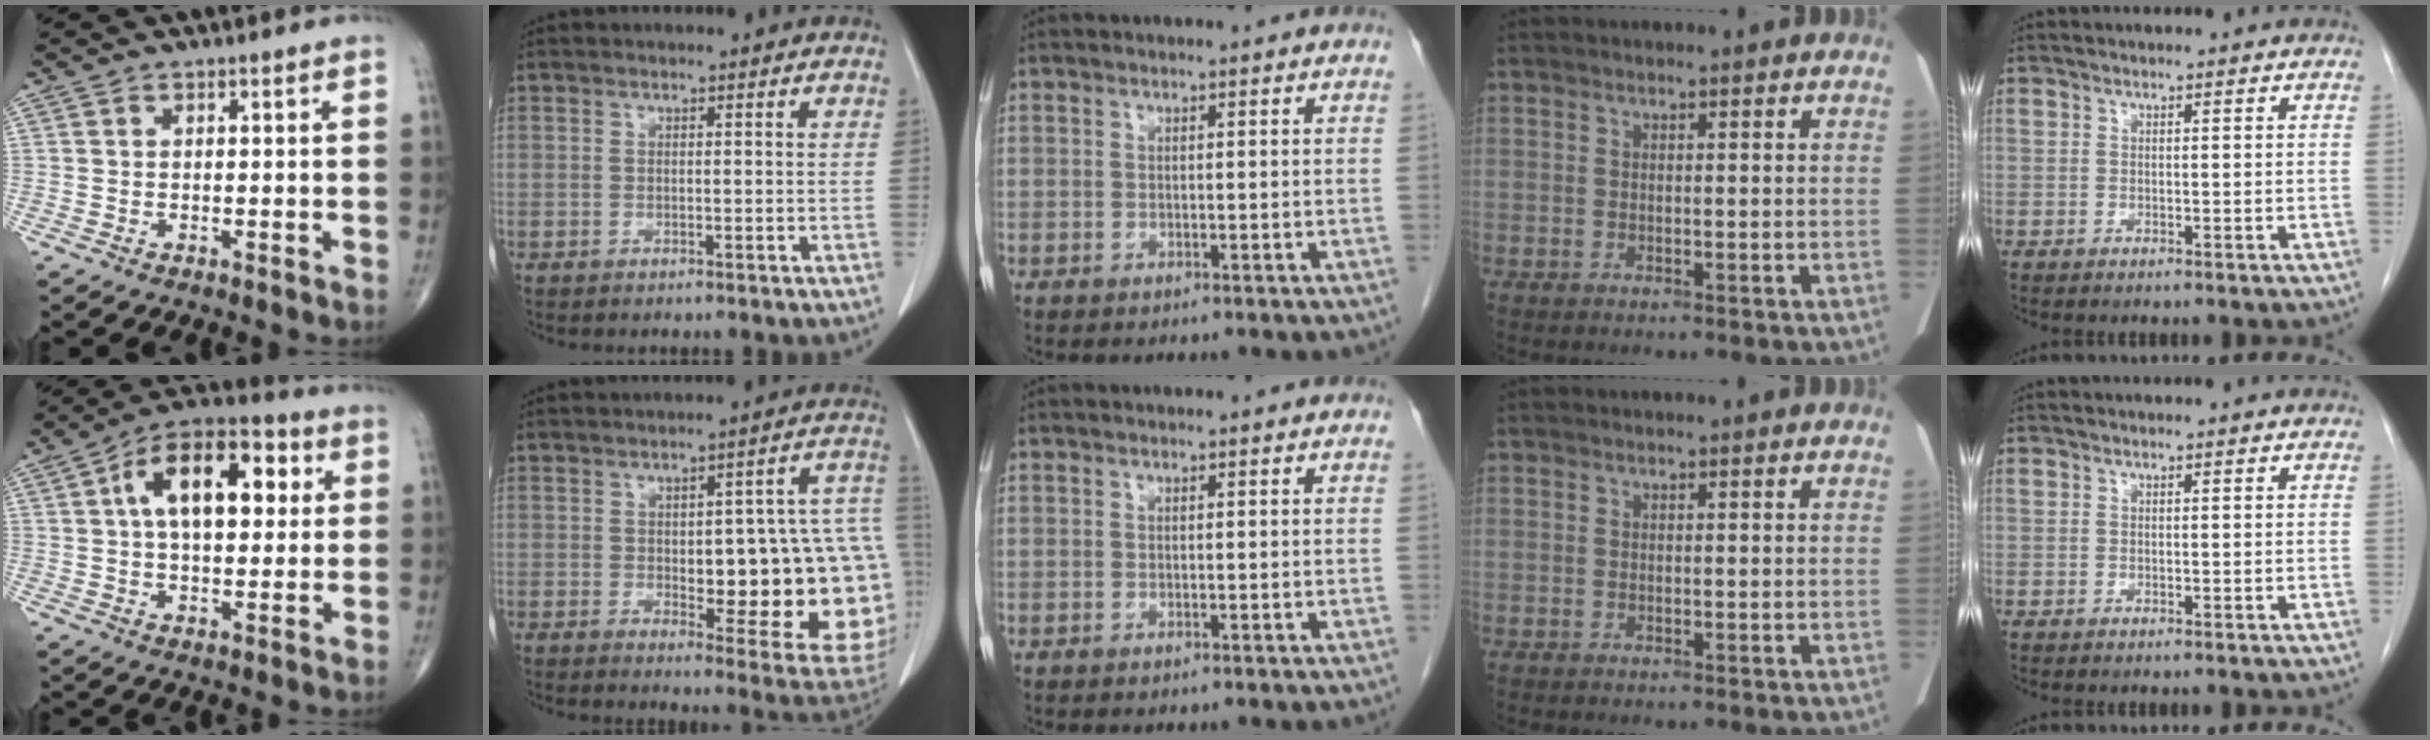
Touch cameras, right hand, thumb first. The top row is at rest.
{"thumb": {"total": 17.1, "force": [3.9, 9.3, 13.8], "torque": [-0.189, 0.022, 0.054]}, "index": {"total": 22.1, "force": [-1.8, 6.0, 21.2], "torque": [-0.182, 0.026, 0.001]}}